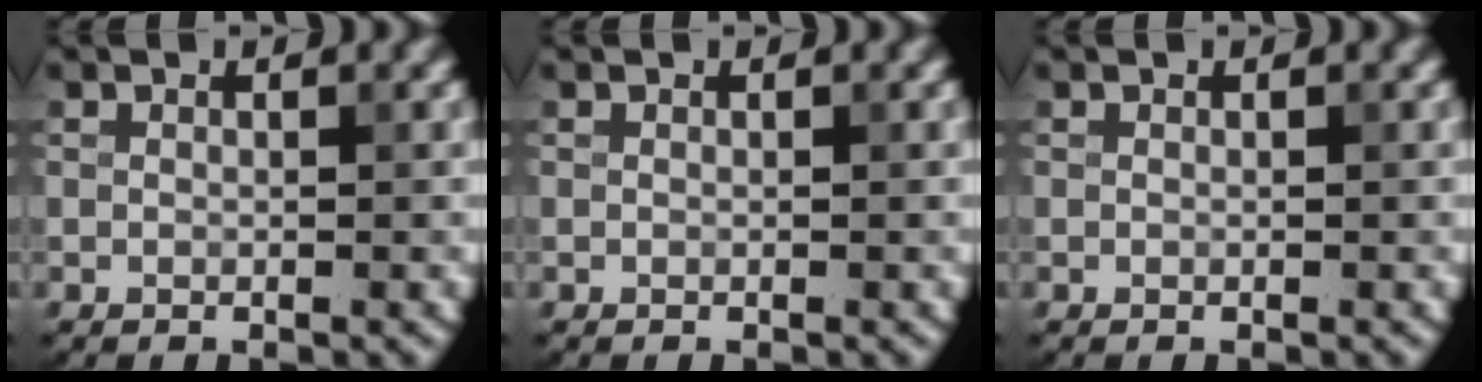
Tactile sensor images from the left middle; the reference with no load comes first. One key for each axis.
{"total": 0.0}
{"total": 0.0}